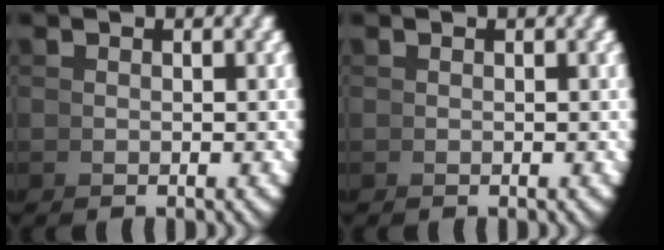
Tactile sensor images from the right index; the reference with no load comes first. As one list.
[{"total": 0.0}]